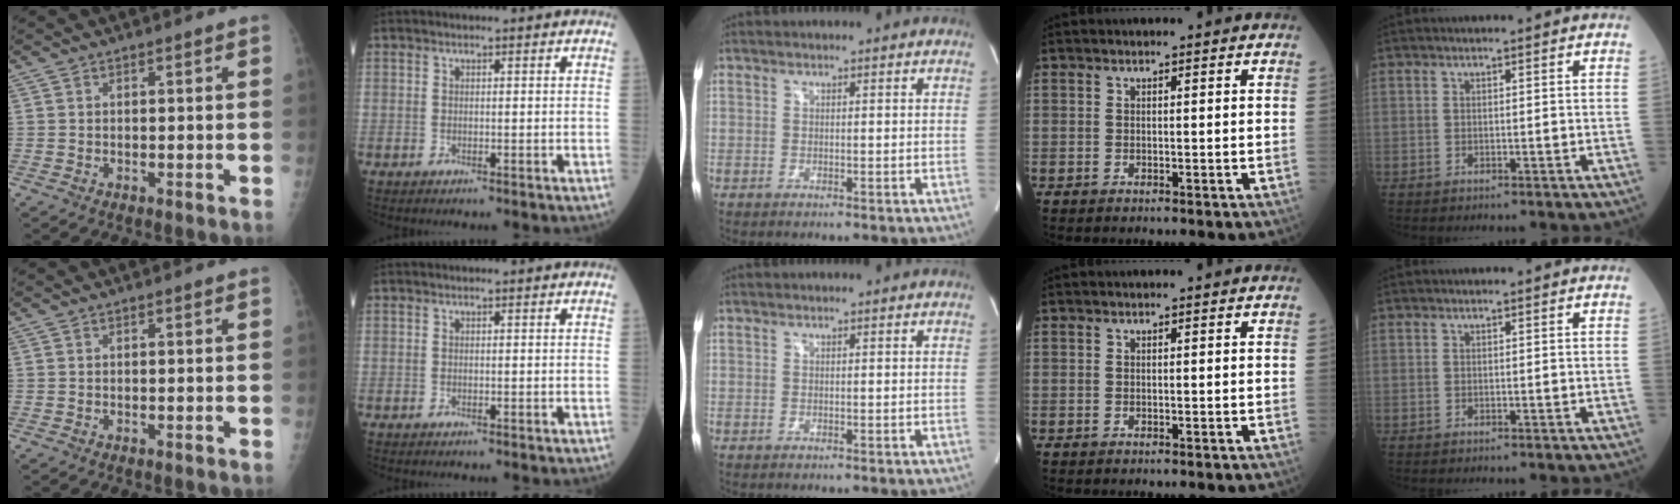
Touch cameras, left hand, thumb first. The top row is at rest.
{}